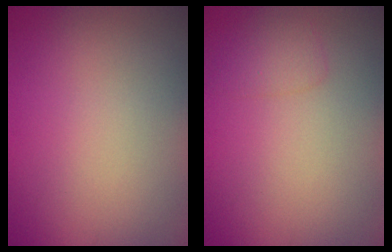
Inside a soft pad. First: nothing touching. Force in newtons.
{"total": 1.4, "press": 1.4, "slide": 0.1}